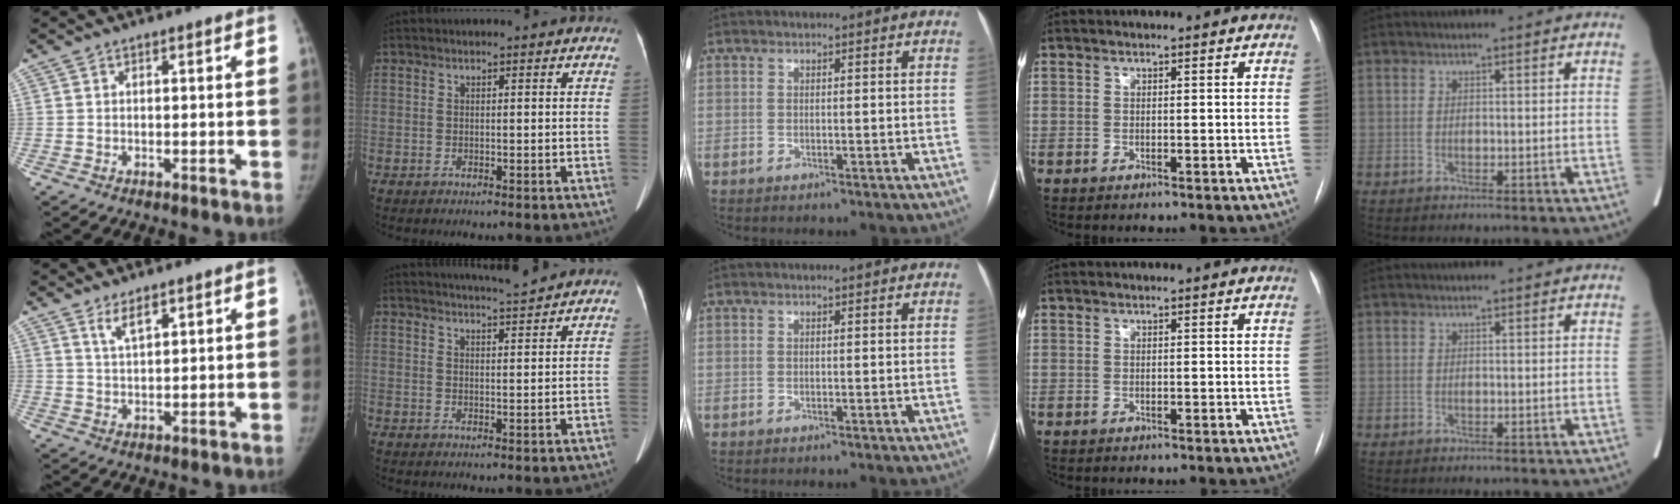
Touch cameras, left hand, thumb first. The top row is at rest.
{"thumb": {"total": 3.8, "force": [2.5, 1.2, 2.6], "torque": [-0.040, -0.015, 0.050]}, "index": {"total": 4.8, "force": [4.6, -0.8, 1.1], "torque": [-0.022, 0.001, 0.068]}}